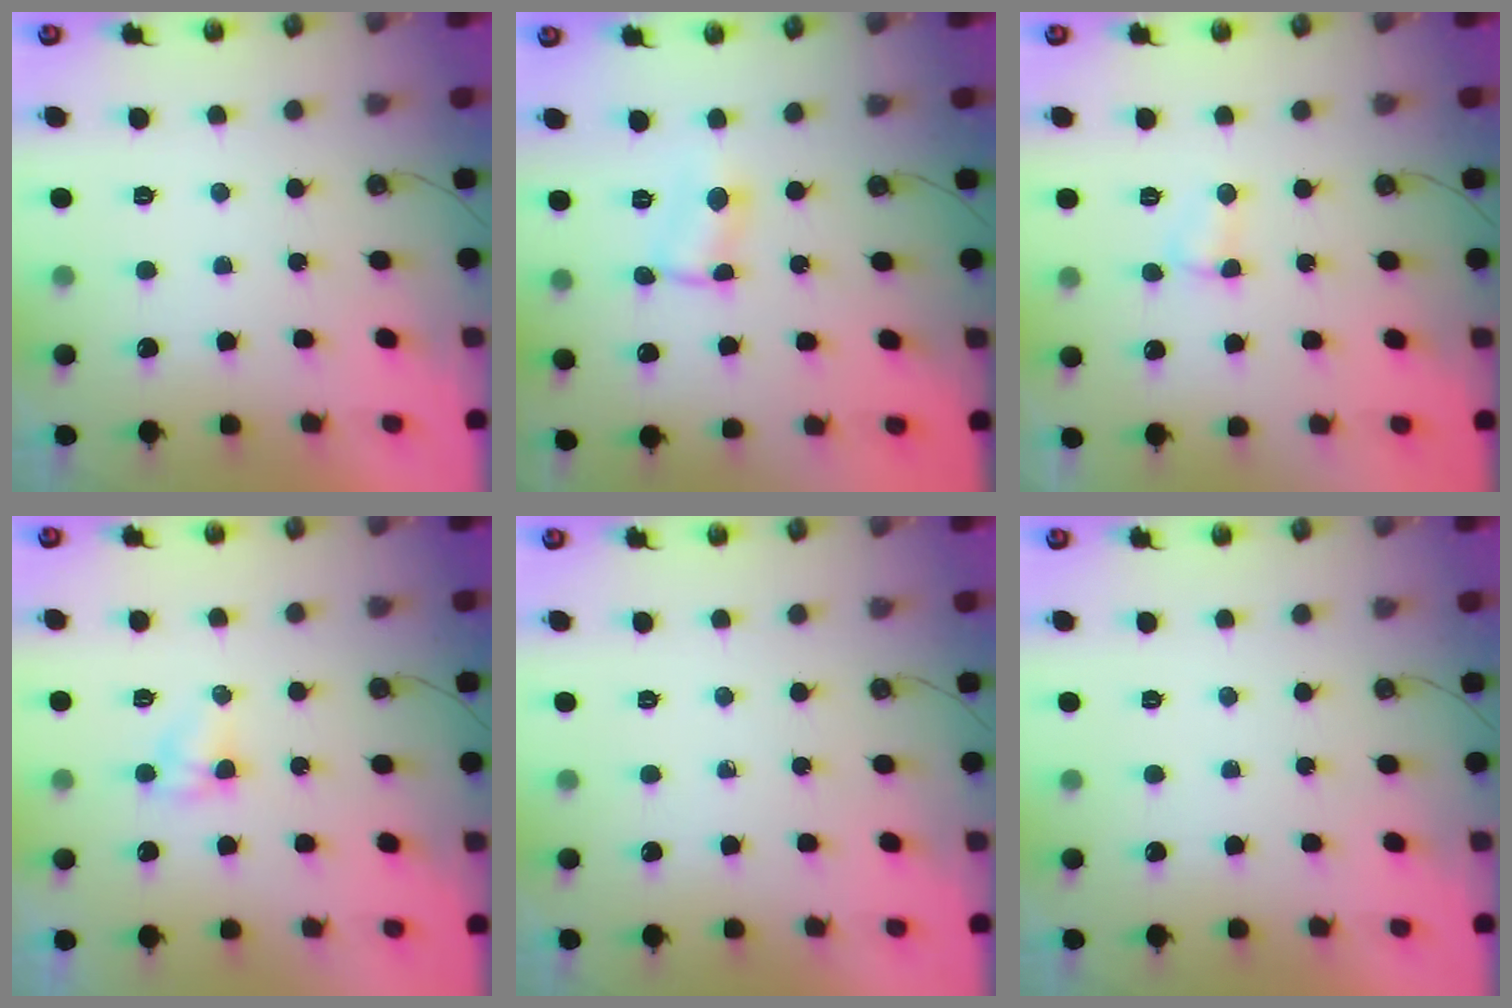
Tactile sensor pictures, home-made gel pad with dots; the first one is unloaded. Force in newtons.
{"total": 3.0, "press": 3.0, "slide": 0.3}
{"total": 2.8, "press": 2.8, "slide": 0.4}
{"total": 2.8, "press": 2.8, "slide": 0.2}
{"total": 0.0}
{"total": 0.0}